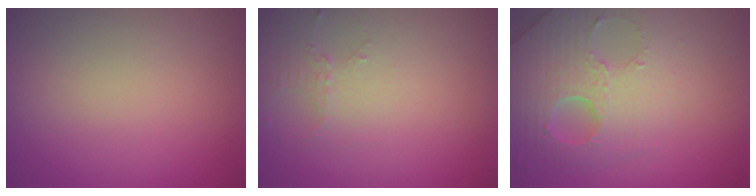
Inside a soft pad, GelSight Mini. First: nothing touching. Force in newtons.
{"total": 2.1, "press": 1.5, "slide": 1.5}
{"total": 5.8, "press": 5.1, "slide": 2.9}